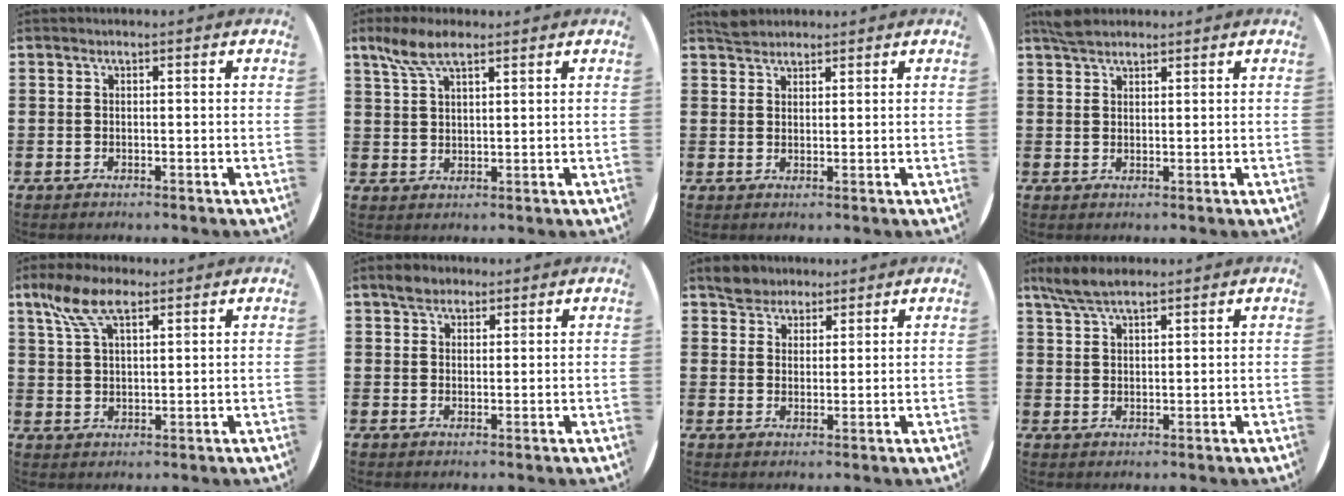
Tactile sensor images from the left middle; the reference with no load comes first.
{"total": 5.6, "force": [3.8, 1.9, 3.6], "torque": [-0.080, 0.005, 0.069]}
{"total": 2.1, "force": [2.0, 0.7, 0.1], "torque": [0.003, 0.002, 0.038]}
{"total": 2.6, "force": [2.4, 0.8, 0.8], "torque": [-0.012, 0.004, 0.043]}
{"total": 7.1, "force": [4.3, 3.0, 4.7], "torque": [-0.104, 0.005, 0.079]}
{"total": 2.6, "force": [2.2, 1.3, 0.6], "torque": [-0.007, 0.005, 0.040]}
{"total": 3.7, "force": [3.3, 1.7, -0.2], "torque": [0.001, 0.002, 0.063]}
{"total": 4.9, "force": [4.0, 1.2, 2.5], "torque": [-0.056, -0.001, 0.075]}